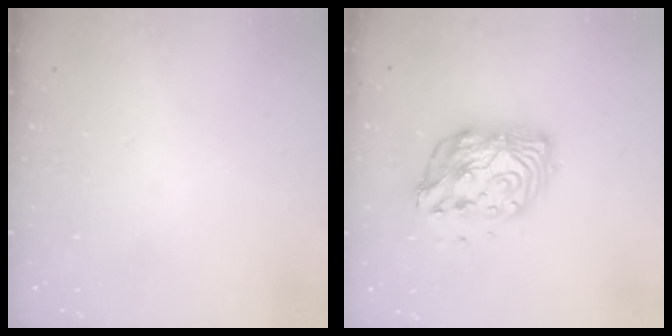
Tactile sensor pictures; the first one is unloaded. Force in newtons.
{"total": 12.6, "press": 12.6, "slide": 1.1}